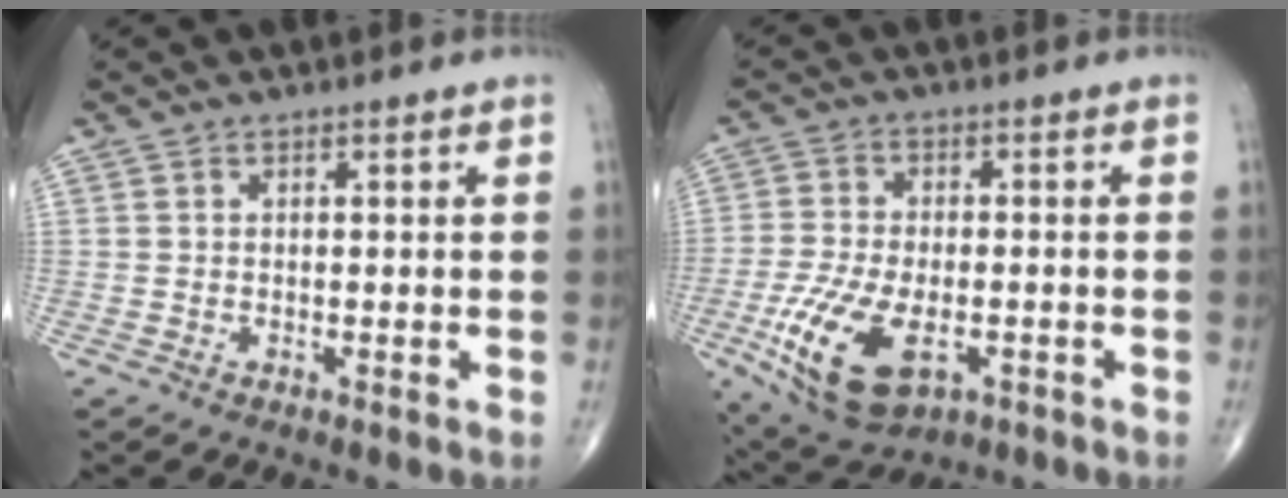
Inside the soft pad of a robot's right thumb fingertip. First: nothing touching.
{"total": 13.9, "force": [-4.8, 7.2, 10.9], "torque": [-0.214, 0.001, -0.076]}